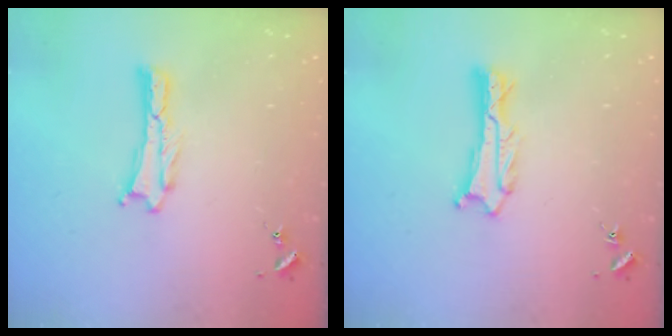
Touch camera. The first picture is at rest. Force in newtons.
{"total": 0.9, "press": 0.9, "slide": 0.1}